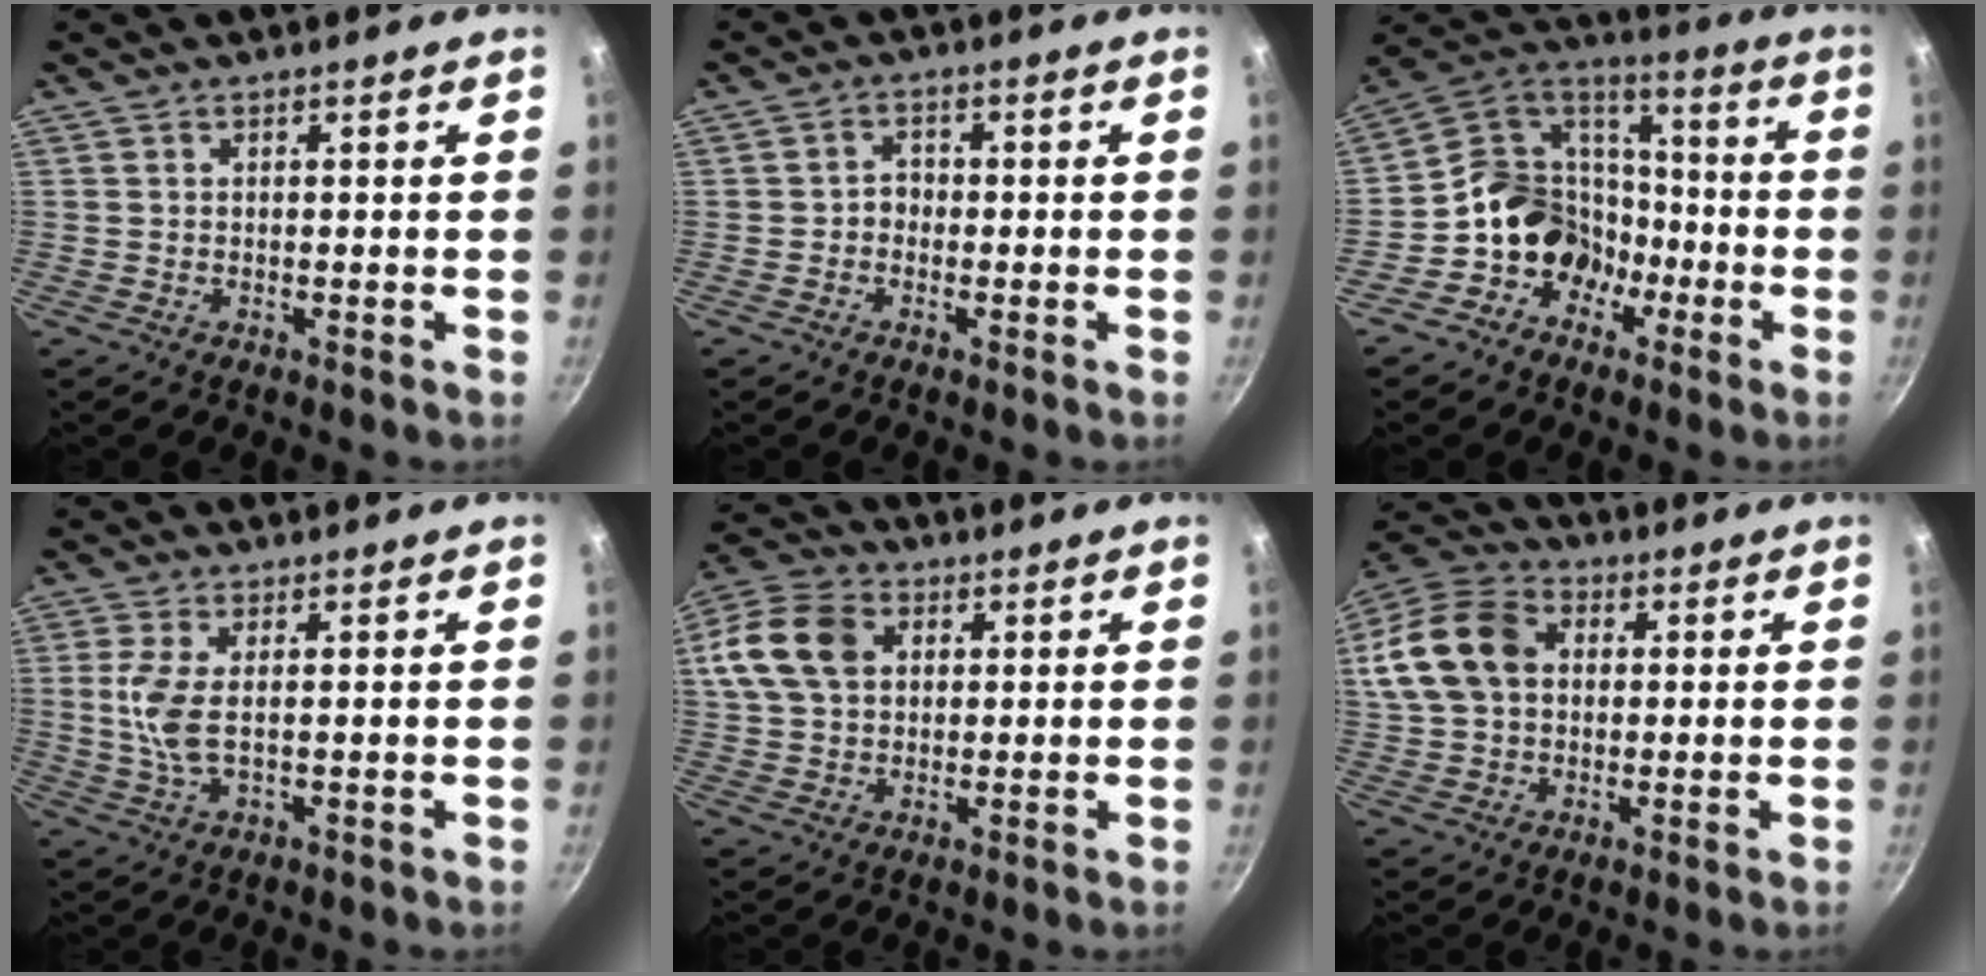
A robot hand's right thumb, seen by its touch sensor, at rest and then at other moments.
{"total": 2.2, "force": [-0.8, 1.9, 1.0], "torque": [-0.002, 0.014, -0.017]}
{"total": 15.1, "force": [-5.9, 12.3, 6.6], "torque": [-0.052, 0.070, -0.113]}
{"total": 6.3, "force": [0.5, 2.5, 5.7], "torque": [-0.134, -0.001, 0.010]}
{"total": 14.1, "force": [3.3, 10.4, 8.8], "torque": [-0.174, 0.018, 0.051]}
{"total": 16.0, "force": [2.5, 11.8, 10.5], "torque": [-0.198, 0.029, 0.034]}